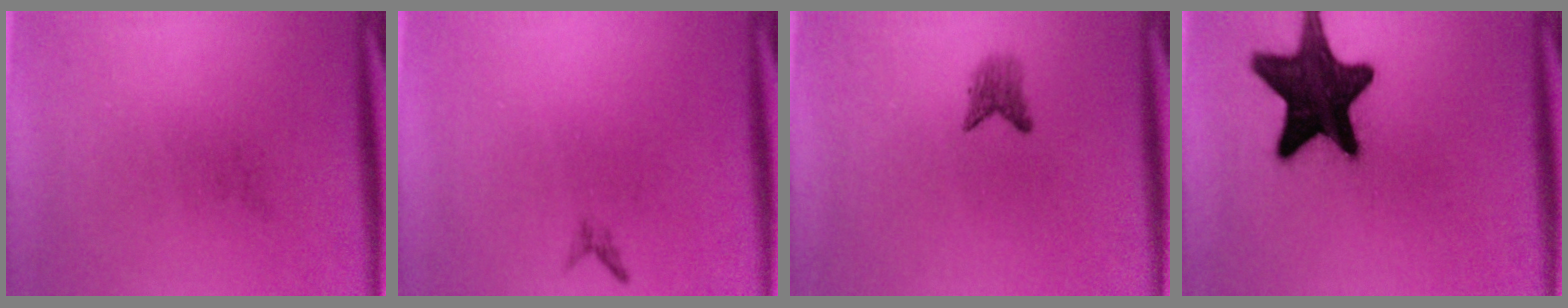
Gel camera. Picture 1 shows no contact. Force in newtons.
{"total": 0.7}
{"total": 1.8}
{"total": 17.4}